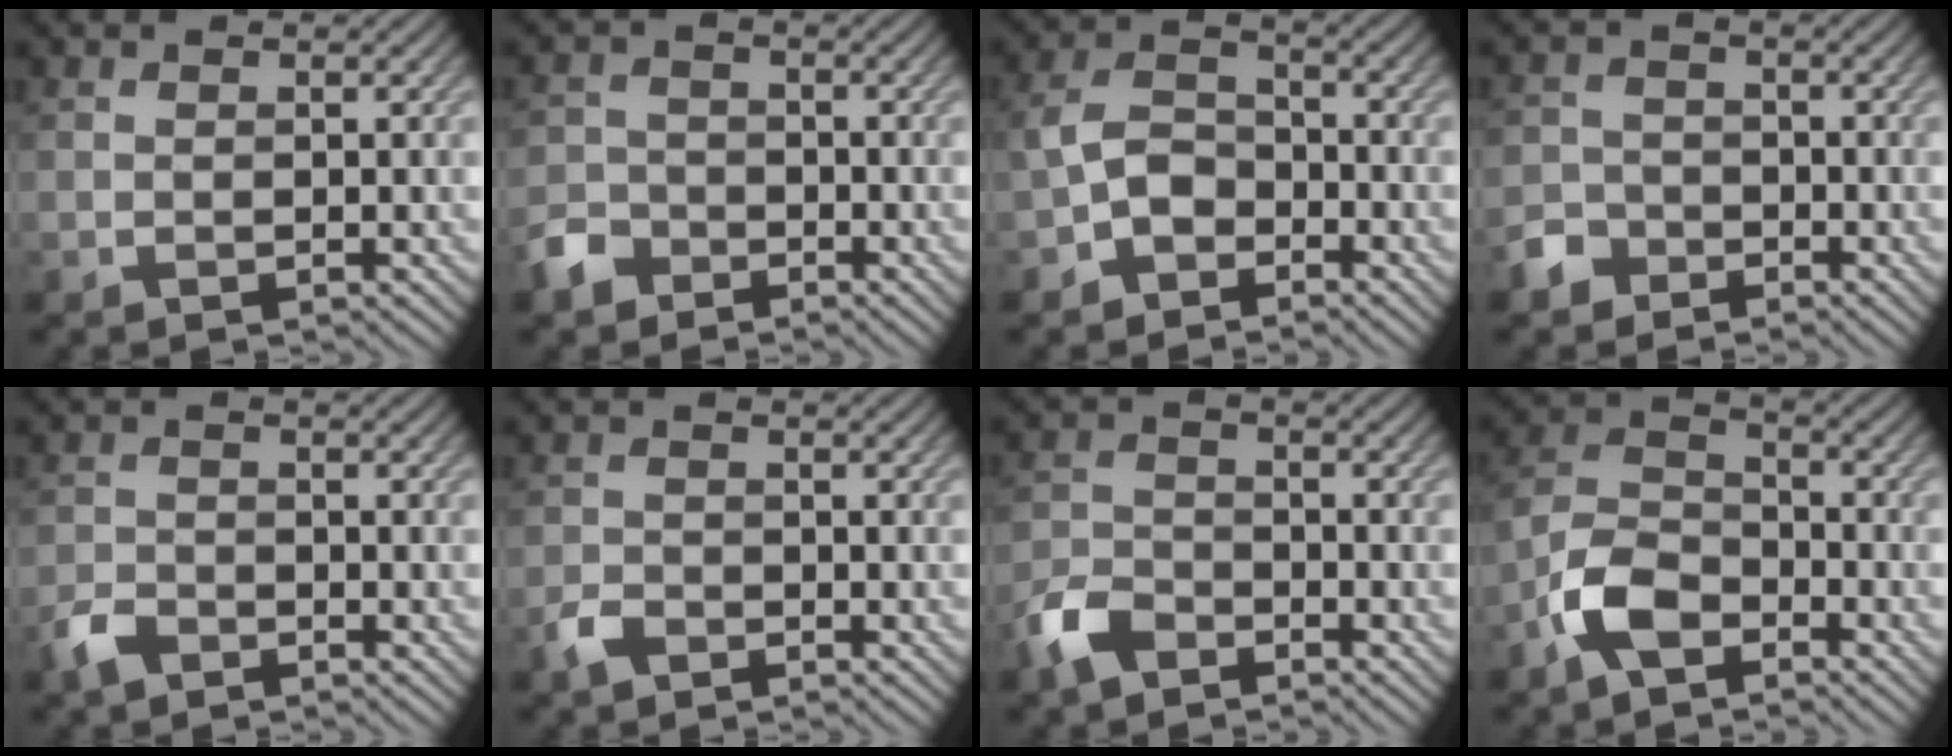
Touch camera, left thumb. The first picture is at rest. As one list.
[{"total": 3.9, "force": [-2.7, 2.6, 1.1], "torque": [-0.030, -0.002, -0.062]}, {"total": 4.8, "force": [-2.5, 3.2, 2.7], "torque": [-0.056, 0.006, -0.061]}, {"total": 3.5, "force": [-2.5, 2.4, 0.7], "torque": [-0.016, 0.000, -0.056]}, {"total": 3.0, "force": [-2.2, 1.5, 1.3], "torque": [-0.029, -0.004, -0.053]}, {"total": 2.4, "force": [-1.7, 1.3, 1.0], "torque": [-0.023, -0.002, -0.040]}, {"total": 5.1, "force": [-3.7, 2.7, 2.4], "torque": [-0.055, -0.004, -0.087]}, {"total": 7.3, "force": [-4.3, 3.7, 4.5], "torque": [-0.095, 0.005, -0.104]}]